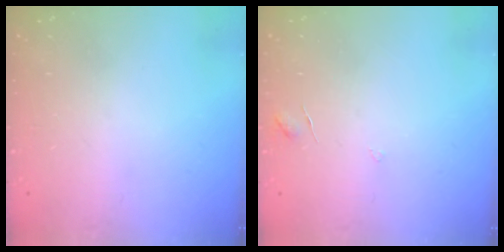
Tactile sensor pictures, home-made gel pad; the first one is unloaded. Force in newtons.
{"total": 2.9, "press": 2.9, "slide": 0.2}